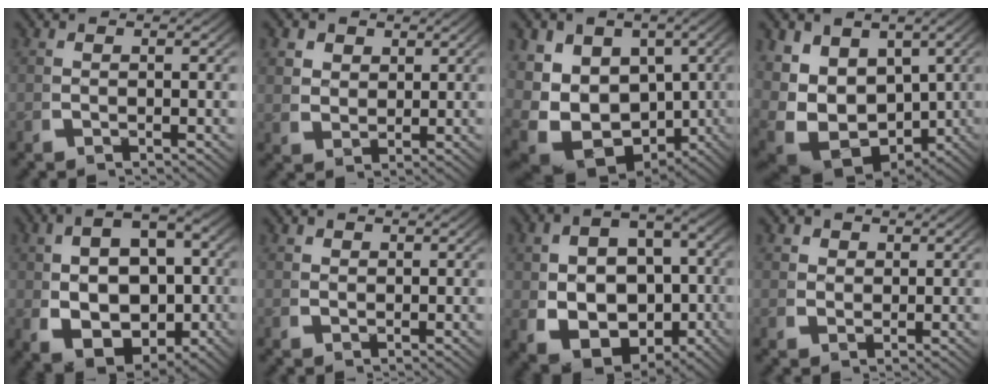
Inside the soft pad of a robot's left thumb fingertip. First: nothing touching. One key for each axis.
{"total": 3.1, "fx": 1.6, "fy": 2.3, "fz": 1.3, "tx": -0.023, "ty": -0.008, "tz": 0.034}
{"total": 14.0, "fx": -3.1, "fy": 10.6, "fz": 8.6, "tx": -0.203, "ty": -0.072, "tz": -0.023}
{"total": 12.6, "fx": -2.7, "fy": 9.2, "fz": 8.3, "tx": -0.197, "ty": -0.067, "tz": -0.016}
{"total": 11.2, "fx": -1.0, "fy": 7.9, "fz": 7.9, "tx": -0.148, "ty": -0.029, "tz": -0.006}
{"total": 0.7, "fx": 0.5, "fy": 0.5, "fz": 0.1, "tx": 0.004, "ty": 0.001, "tz": 0.012}
{"total": 11.6, "fx": -1.9, "fy": 8.6, "fz": 7.6, "tx": -0.155, "ty": -0.048, "tz": -0.012}
{"total": 1.9, "fx": 1.0, "fy": 1.4, "fz": 0.7, "tx": -0.006, "ty": -0.002, "tz": 0.019}